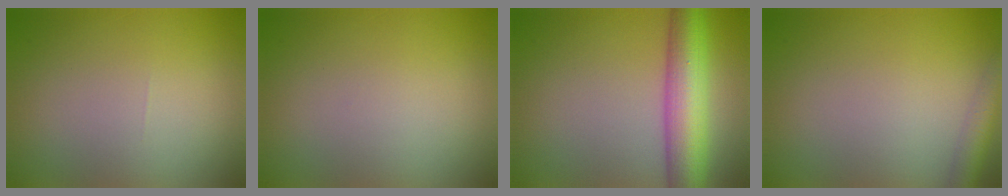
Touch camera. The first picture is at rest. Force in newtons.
{"total": 0.0}
{"total": 8.2, "press": 8.2, "slide": 0.2}
{"total": 2.9, "press": 2.9, "slide": 0.1}